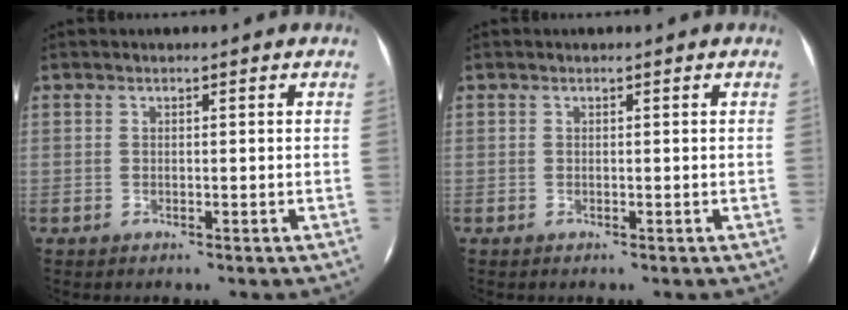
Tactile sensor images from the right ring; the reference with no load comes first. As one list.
[{"total": 0.0}]